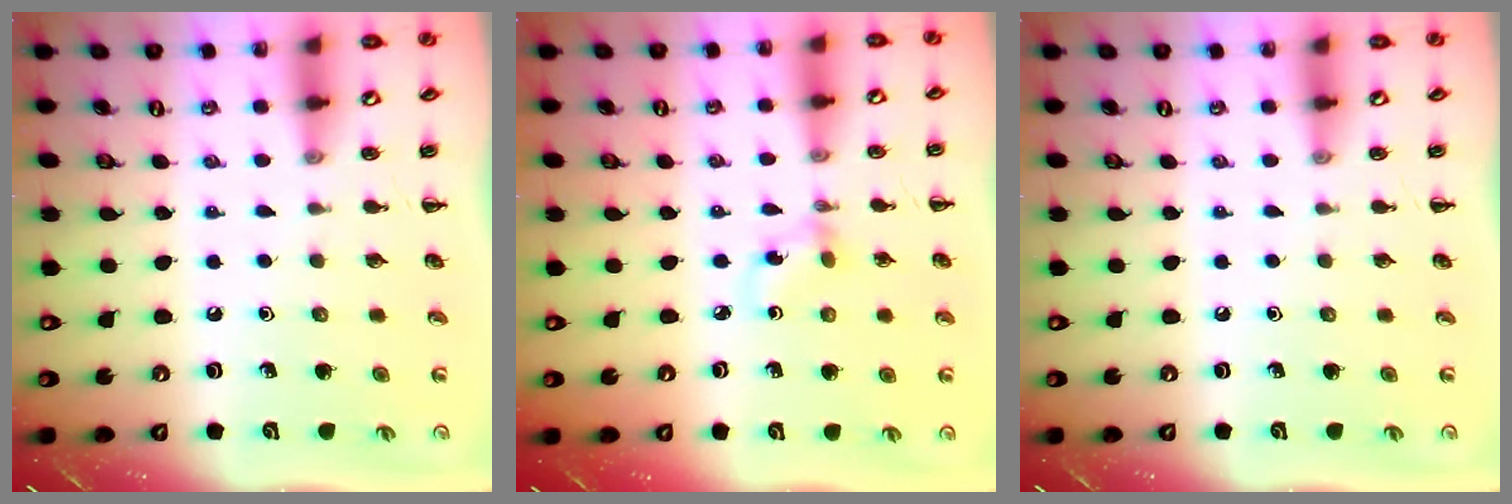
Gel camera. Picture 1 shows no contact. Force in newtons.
{"total": 2.8, "press": 2.6, "slide": 1.0}
{"total": 0.0}